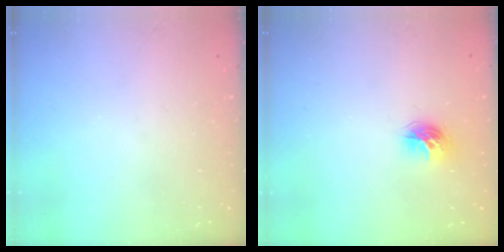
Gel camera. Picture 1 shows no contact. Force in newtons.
{"total": 9.5, "press": 9.5, "slide": 0.4}